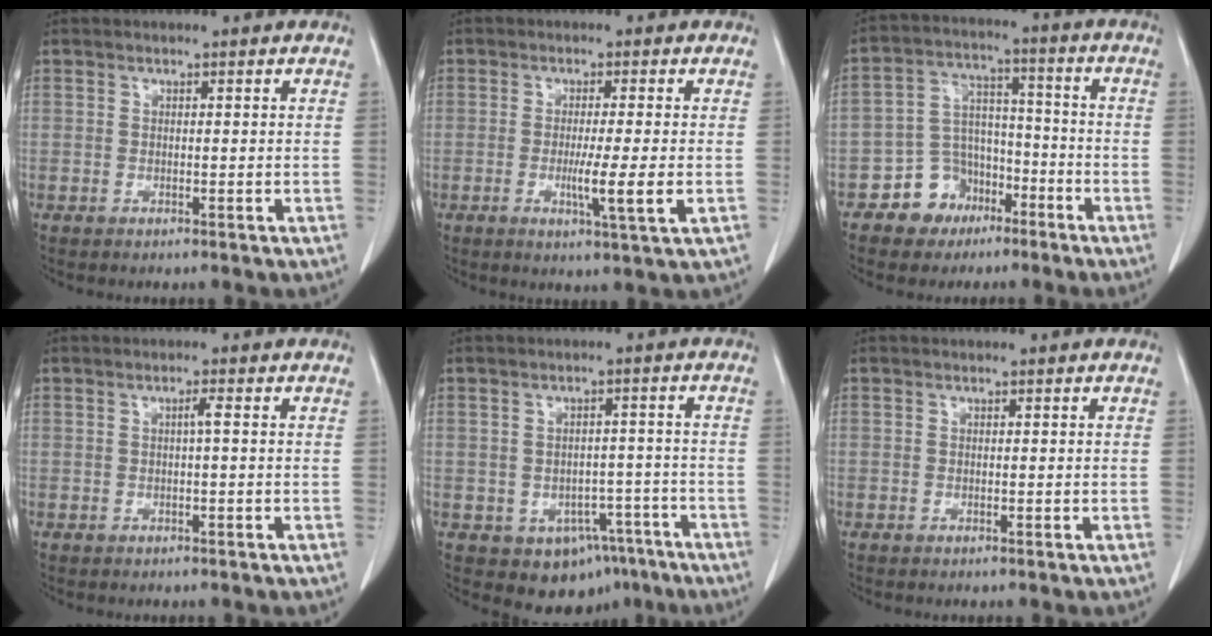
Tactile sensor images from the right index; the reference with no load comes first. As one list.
[{"total": 5.8, "force": [-1.1, -0.6, 5.7], "torque": [-0.095, -0.016, -0.020]}, {"total": 8.5, "force": [-5.0, 6.6, 1.9], "torque": [-0.034, 0.023, -0.078]}, {"total": 1.0, "force": [0.0, -0.2, 1.0], "torque": [-0.017, 0.002, -0.001]}, {"total": 8.3, "force": [-4.7, 5.8, 3.6], "torque": [-0.029, 0.019, -0.055]}, {"total": 0.0}]